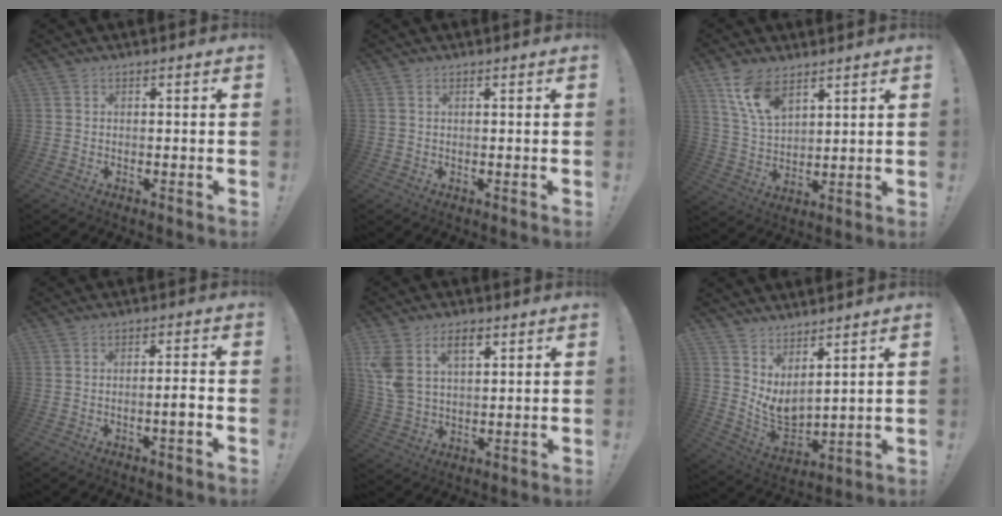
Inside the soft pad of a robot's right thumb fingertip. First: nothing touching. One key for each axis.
{"total": 0.8, "fx": 0.5, "fy": 0.3, "fz": 0.6, "tx": -0.012, "ty": 0.000, "tz": 0.009}
{"total": 11.0, "fx": 7.5, "fy": 5.4, "fz": 6.0, "tx": -0.114, "ty": -0.035, "tz": 0.145}
{"total": 4.2, "fx": -1.7, "fy": 0.0, "fz": 3.9, "tx": -0.060, "ty": -0.002, "tz": -0.028}
{"total": 10.4, "fx": 5.5, "fy": 6.3, "fz": 6.3, "tx": -0.123, "ty": -0.020, "tz": 0.101}
{"total": 6.4, "fx": 4.4, "fy": 2.9, "fz": 3.7, "tx": -0.078, "ty": -0.055, "tz": 0.090}